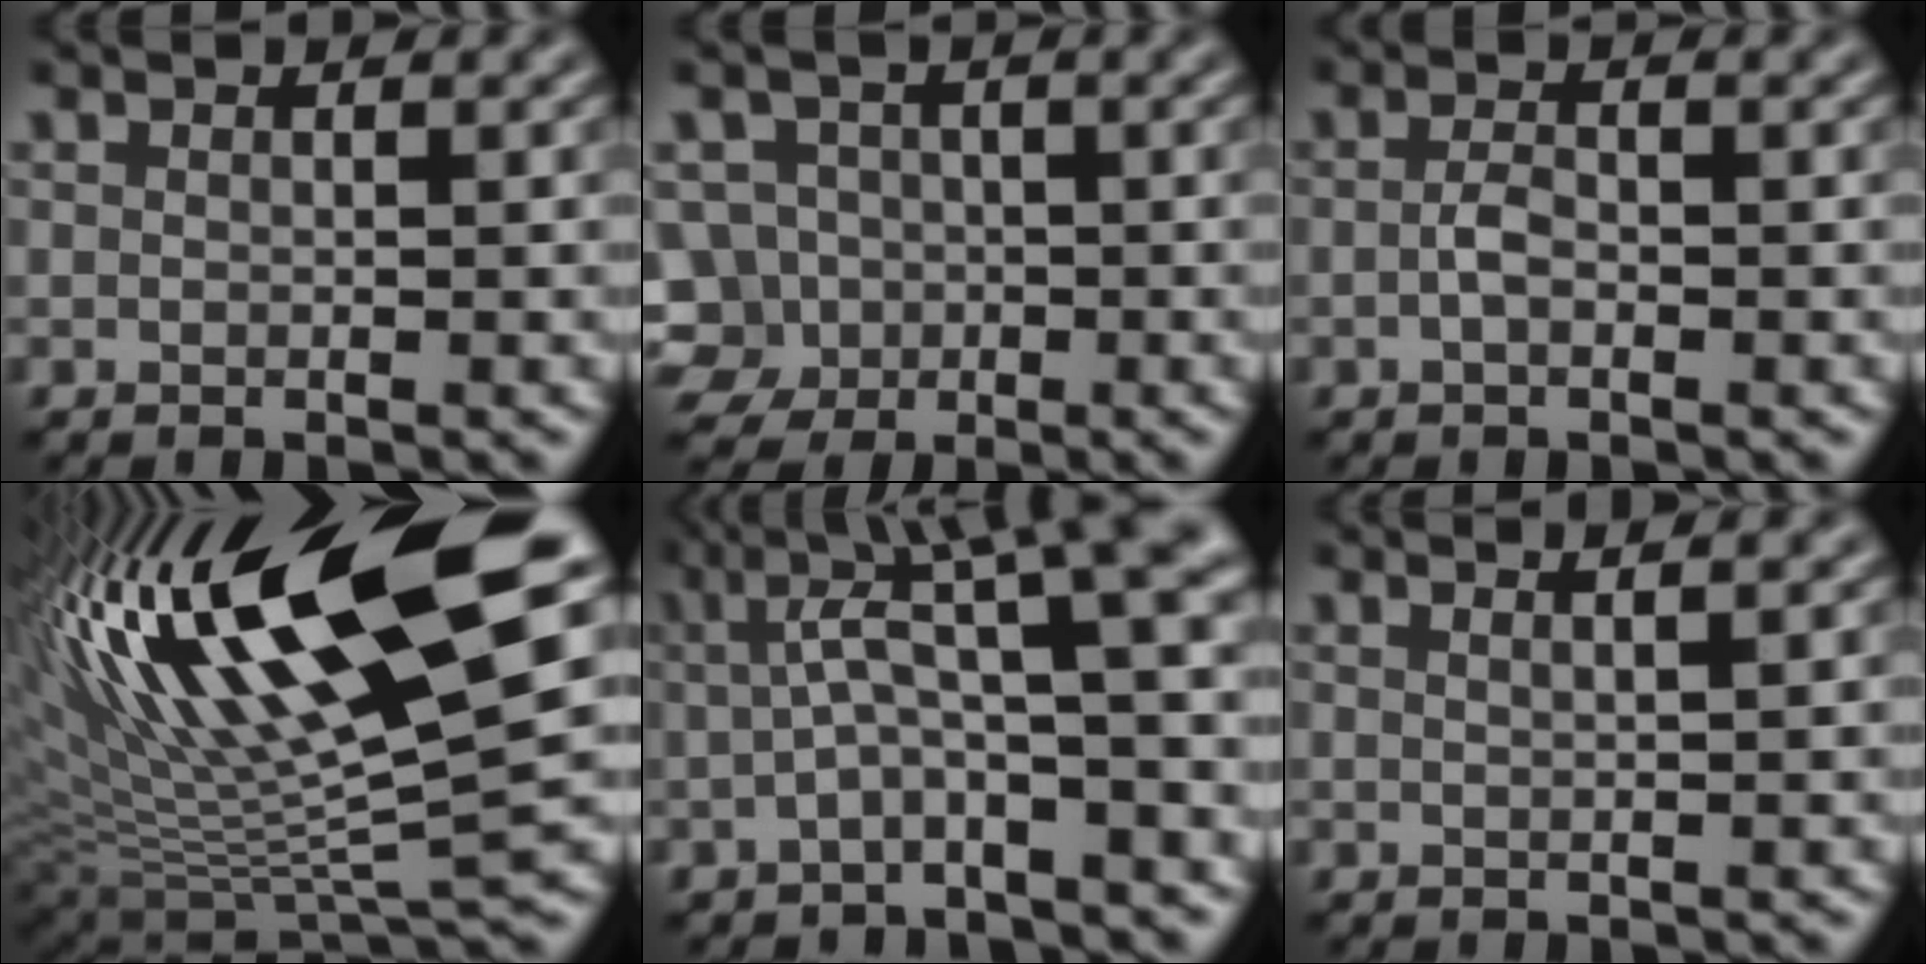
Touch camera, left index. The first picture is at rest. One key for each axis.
{"total": 5.6, "fx": -2.4, "fy": 4.9, "fz": 1.3, "tx": -0.005, "ty": 0.005, "tz": -0.054}
{"total": 1.5, "fx": -0.5, "fy": 0.7, "fz": 1.2, "tx": -0.026, "ty": 0.002, "tz": -0.013}
{"total": 17.1, "fx": 6.0, "fy": 3.9, "fz": 15.6, "tx": -0.282, "ty": 0.010, "tz": 0.102}
{"total": 8.3, "fx": 2.1, "fy": 2.1, "fz": 7.7, "tx": -0.119, "ty": 0.020, "tz": 0.024}
{"total": 3.0, "fx": 1.8, "fy": 1.3, "fz": 2.1, "tx": -0.005, "ty": 0.012, "tz": -0.009}